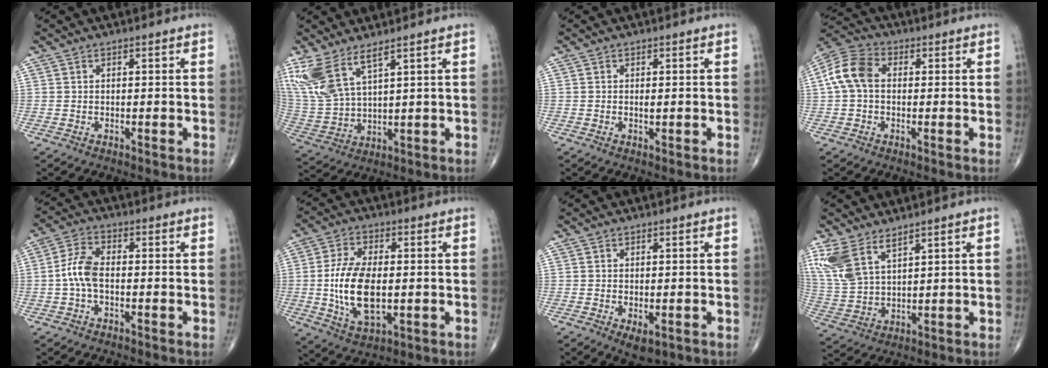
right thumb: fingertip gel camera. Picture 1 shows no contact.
{"total": 11.0, "force": [7.1, 3.6, 7.7], "torque": [-0.181, -0.029, 0.163]}
{"total": 1.5, "force": [0.0, 0.6, 1.4], "torque": [-0.025, -0.003, -0.001]}
{"total": 8.7, "force": [0.6, 6.1, 6.2], "torque": [-0.127, 0.028, 0.003]}
{"total": 6.0, "force": [-0.9, 3.1, 5.1], "torque": [-0.112, 0.019, -0.024]}
{"total": 13.4, "force": [-1.1, 6.8, 11.5], "torque": [-0.223, -0.004, -0.014]}
{"total": 3.6, "force": [-1.3, 1.8, 2.9], "torque": [-0.045, -0.007, -0.014]}
{"total": 9.7, "force": [6.4, 4.2, 6.0], "torque": [-0.135, -0.020, 0.146]}